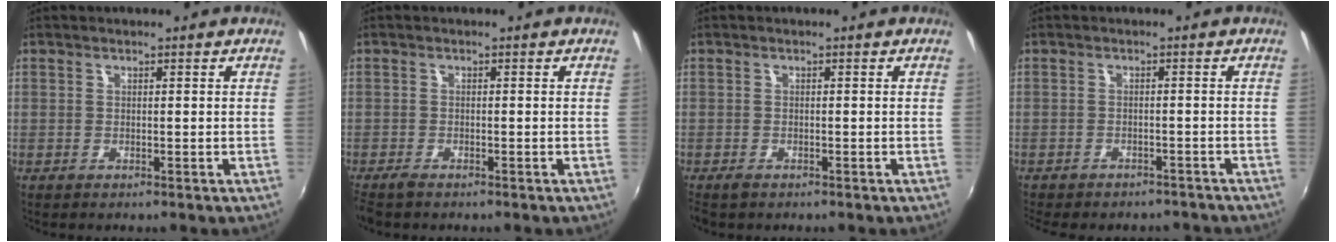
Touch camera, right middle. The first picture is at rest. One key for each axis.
{"total": 2.6, "fx": -2.2, "fy": 0.8, "fz": 1.2, "tx": -0.031, "ty": -0.012, "tz": -0.043}
{"total": 1.7, "fx": -1.4, "fy": 0.8, "fz": 0.7, "tx": -0.018, "ty": -0.007, "tz": -0.025}
{"total": 9.2, "fx": -8.0, "fy": 3.2, "fz": 3.0, "tx": -0.074, "ty": -0.014, "tz": -0.106}